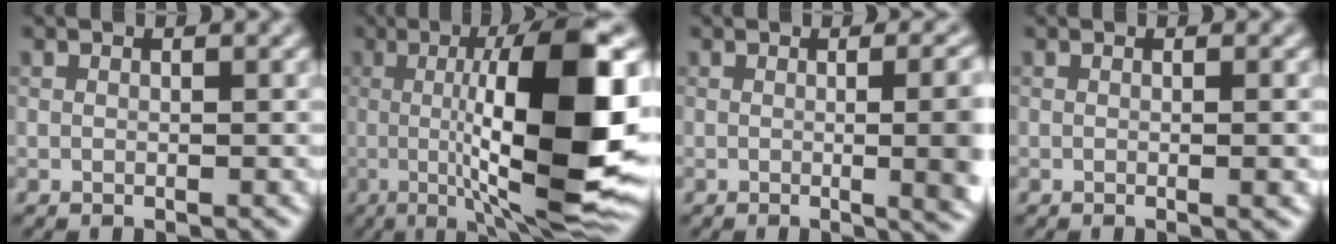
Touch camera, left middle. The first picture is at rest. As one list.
[{"total": 13.9, "force": [-0.4, 3.1, 13.5], "torque": [-0.191, 0.005, 0.002]}, {"total": 11.1, "force": [0.2, 5.1, 9.8], "torque": [-0.052, 0.022, 0.016]}, {"total": 1.6, "force": [-0.1, 0.6, 1.5], "torque": [-0.010, 0.005, -0.008]}]